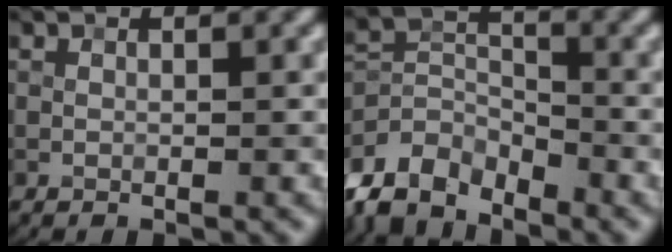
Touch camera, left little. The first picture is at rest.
{"total": 6.0, "force": [-5.0, 2.7, 1.9], "torque": [-0.038, -0.010, -0.109]}